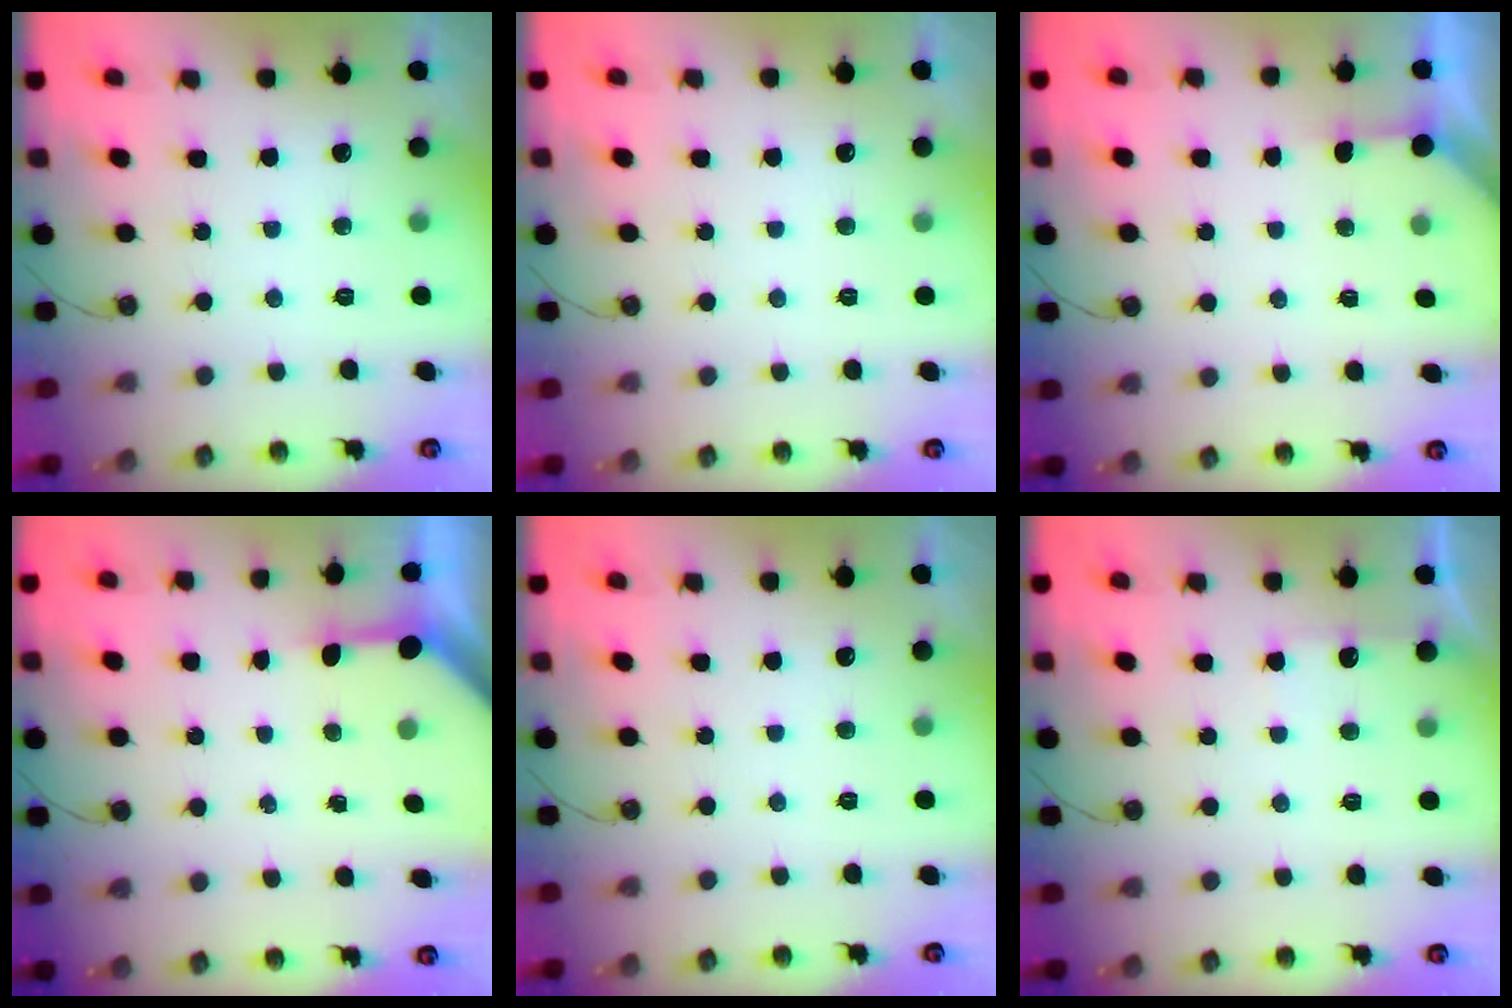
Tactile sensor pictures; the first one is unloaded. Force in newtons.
{"total": 0.0}
{"total": 2.3, "press": 2.3, "slide": 0.3}
{"total": 3.4, "press": 3.3, "slide": 0.4}
{"total": 0.0}
{"total": 3.8, "press": 3.8, "slide": 0.3}